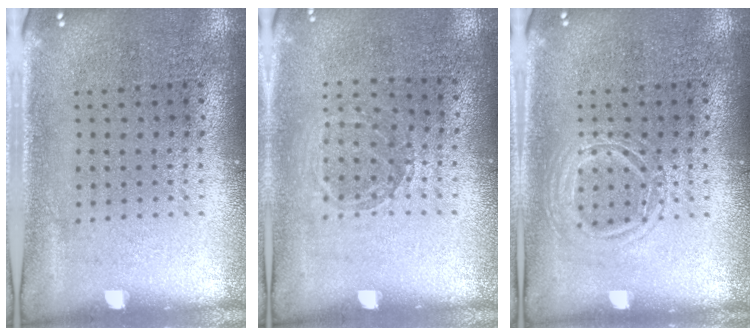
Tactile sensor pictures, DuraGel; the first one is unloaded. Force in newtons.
{"total": 0.9, "press": 0.9, "slide": 0.2}
{"total": 1.6, "press": 1.6, "slide": 0.2}